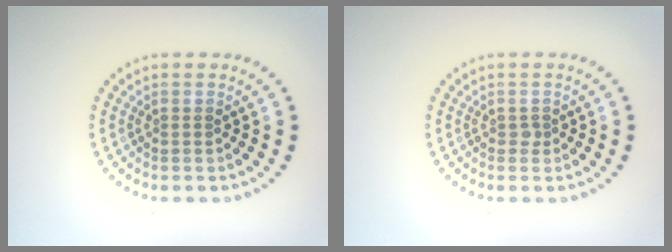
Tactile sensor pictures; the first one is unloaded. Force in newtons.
{"total": 0.6, "press": 0.4, "slide": 0.3}